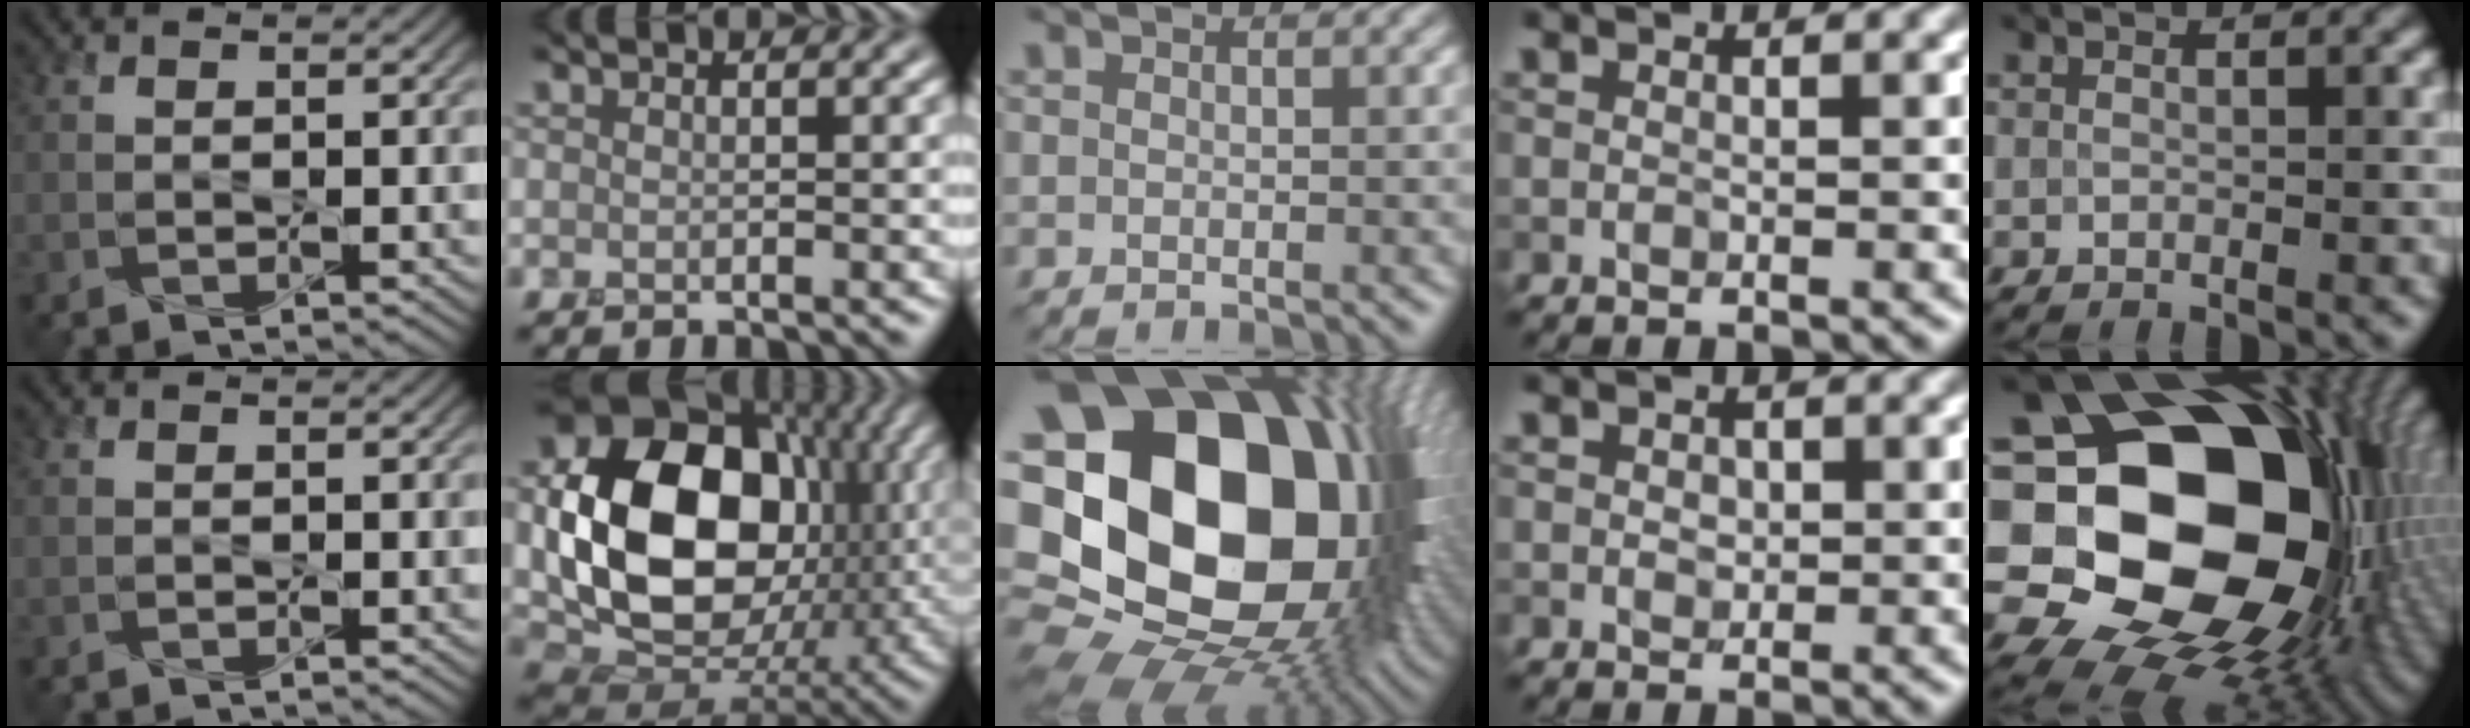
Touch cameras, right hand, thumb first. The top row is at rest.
{"index": {"total": 16.8, "force": [1.2, 12.7, 11.0], "torque": [-0.214, -0.019, 0.026]}, "middle": {"total": 24.6, "force": [1.9, 18.0, 16.5], "torque": [-0.319, -0.003, 0.015]}, "ring": {"total": 0.9, "force": [0.2, 0.7, 0.4], "torque": [-0.006, -0.001, 0.003]}, "little": {"total": 20.7, "force": [1.4, 16.0, 13.0], "torque": [-0.264, -0.020, 0.049]}}